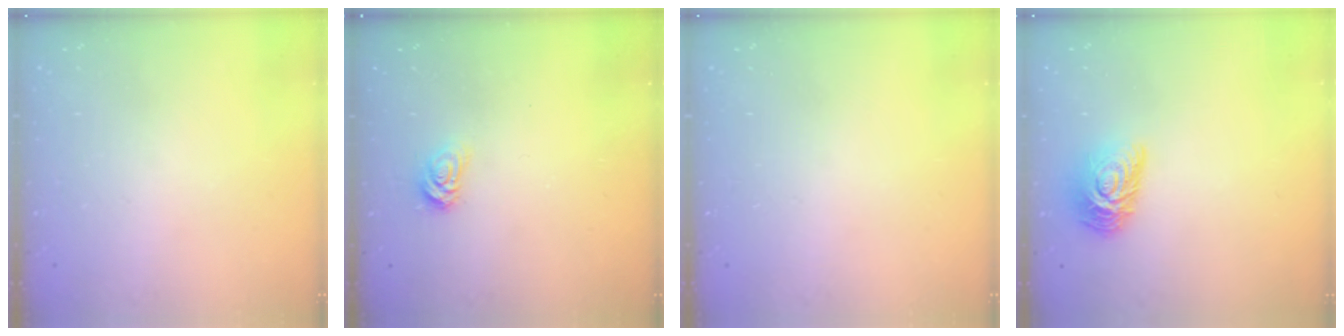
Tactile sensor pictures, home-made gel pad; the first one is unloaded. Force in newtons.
{"total": 5.1, "press": 5.1, "slide": 0.7}
{"total": 0.0}
{"total": 10.5, "press": 10.5, "slide": 0.6}